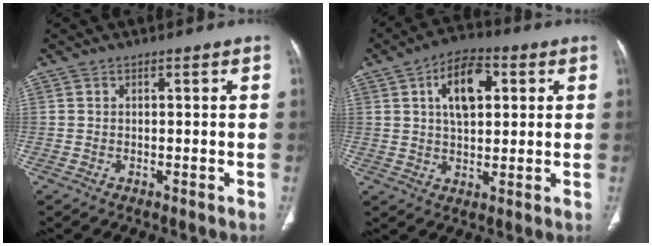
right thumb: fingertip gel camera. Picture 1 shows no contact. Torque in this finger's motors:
{"motor_torque": [-0.88, 2.32, 0.01, 0.02, 0.09]}